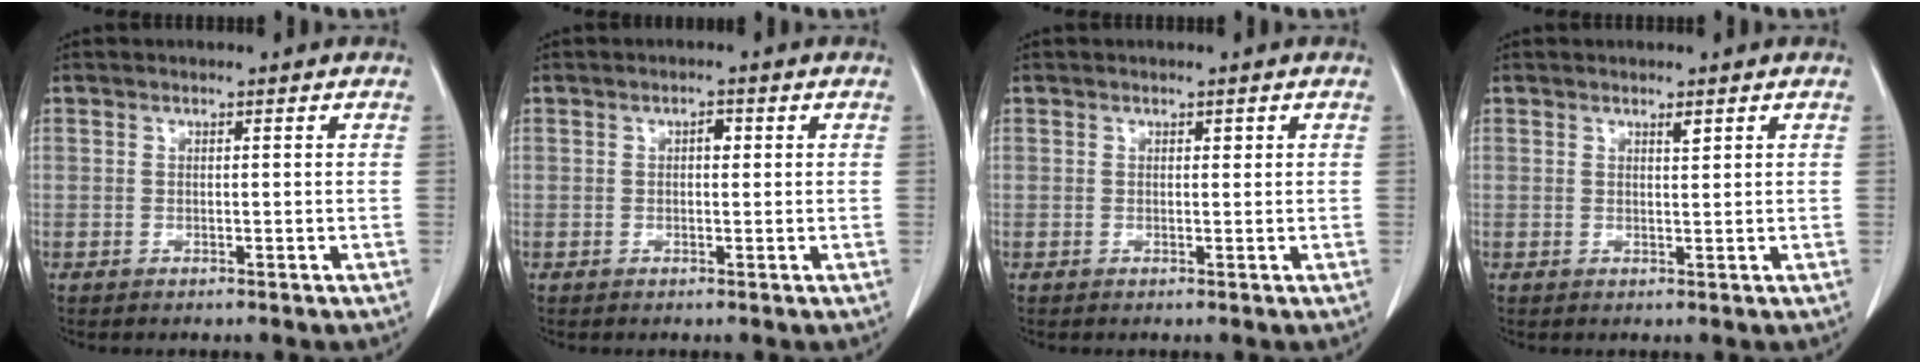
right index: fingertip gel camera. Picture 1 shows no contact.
{"total": 1.3, "force": [0.3, 0.7, 1.1], "torque": [-0.014, 0.004, 0.002]}
{"total": 0.5, "force": [0.3, 0.3, 0.3], "torque": [-0.001, 0.000, 0.003]}
{"total": 0.9, "force": [0.7, 0.1, 0.6], "torque": [-0.012, -0.005, 0.011]}